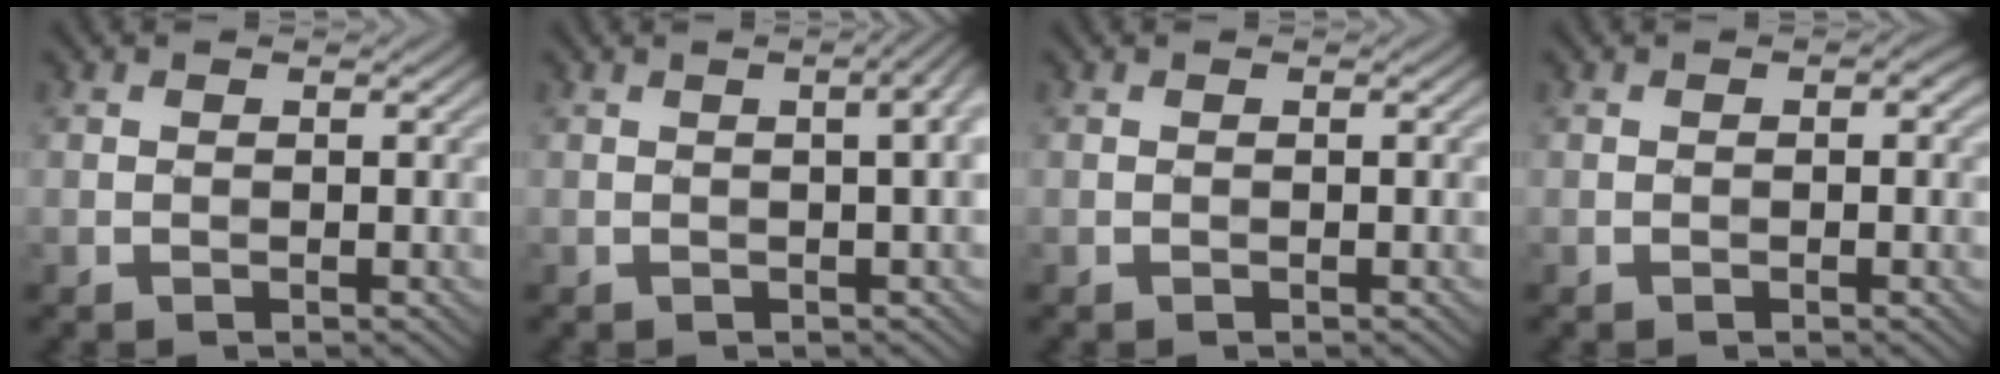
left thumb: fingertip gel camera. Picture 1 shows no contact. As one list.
[{"total": 4.5, "force": [0.5, 1.1, 4.3], "torque": [-0.052, 0.019, 0.003]}, {"total": 0.0}, {"total": 1.0, "force": [-0.1, 0.5, 0.8], "torque": [-0.010, 0.000, 0.001]}]